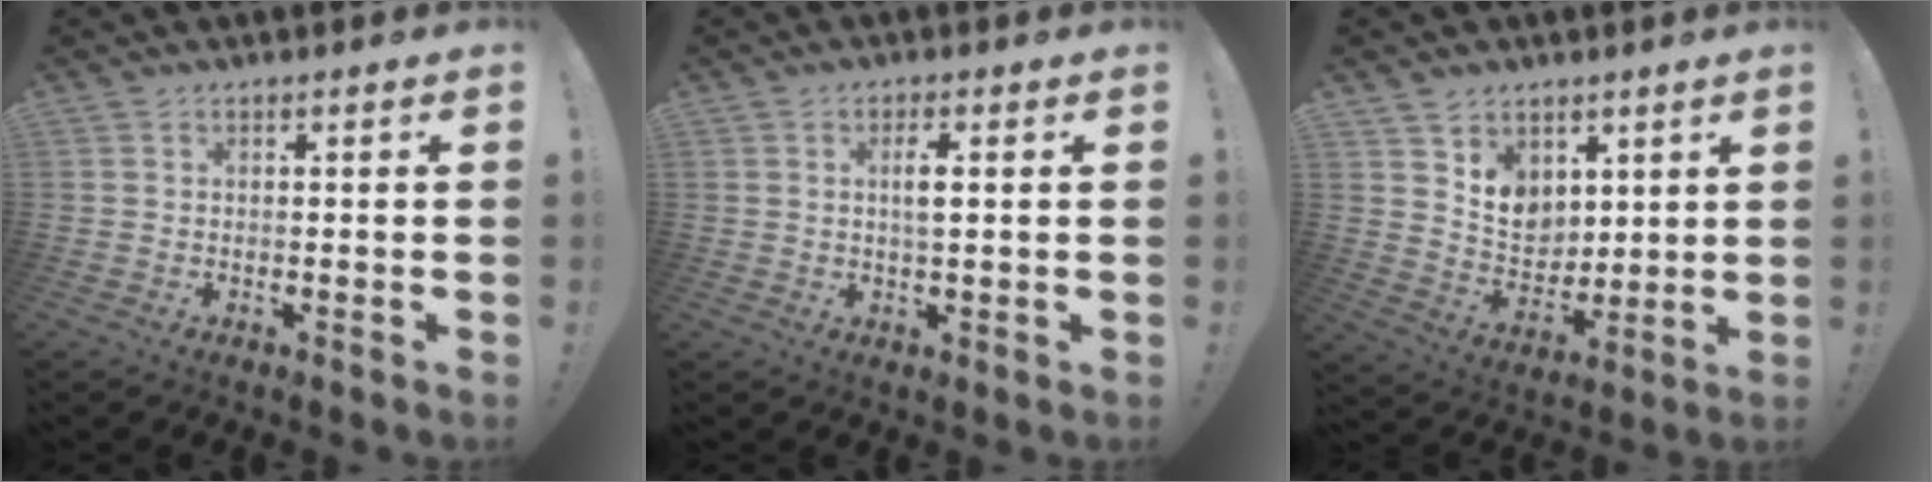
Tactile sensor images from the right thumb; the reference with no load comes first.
{"total": 3.7, "force": [0.8, 1.3, 3.4], "torque": [-0.052, -0.003, 0.008]}
{"total": 9.2, "force": [5.5, 7.1, 2.0], "torque": [-0.031, -0.053, 0.113]}